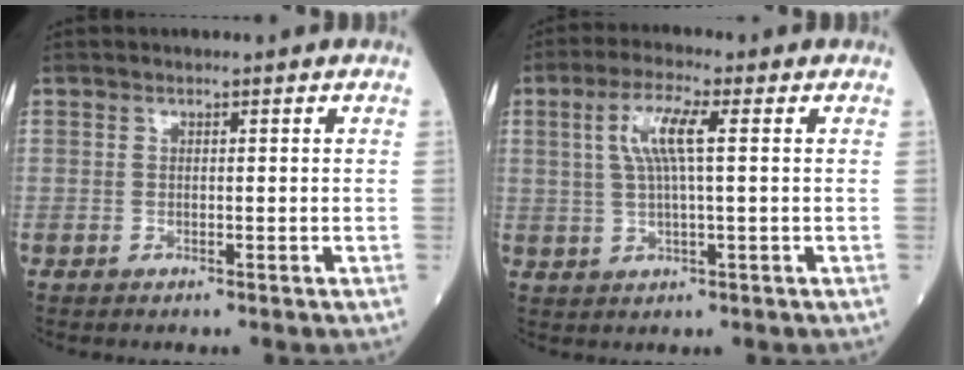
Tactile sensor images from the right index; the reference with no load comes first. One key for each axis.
{"total": 6.4, "fx": 1.6, "fy": 0.7, "fz": 6.2, "tx": -0.129, "ty": 0.009, "tz": 0.032}